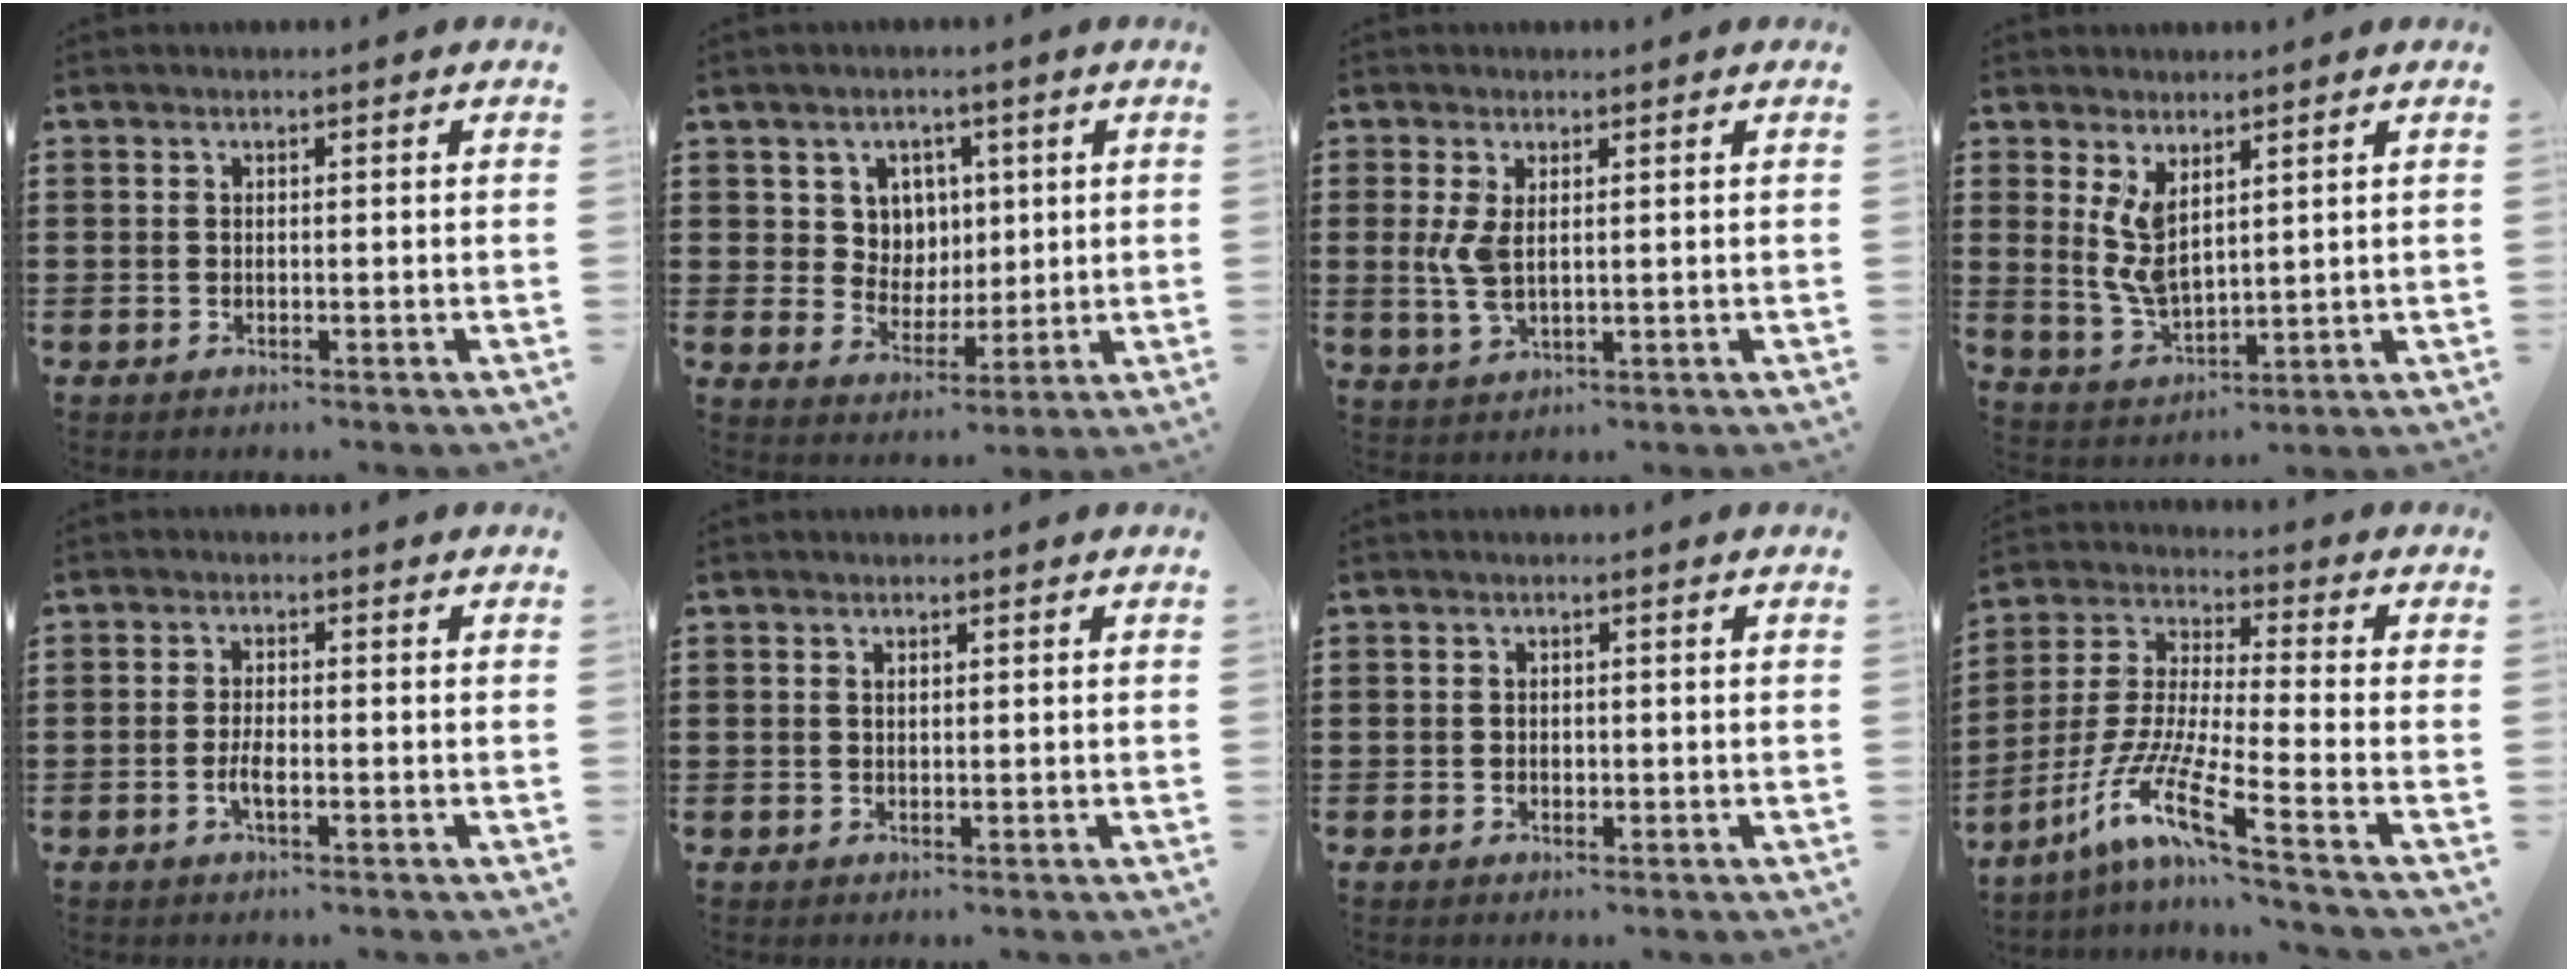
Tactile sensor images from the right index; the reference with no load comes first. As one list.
[{"total": 5.8, "force": [2.3, 5.1, 1.3], "torque": [-0.045, 0.008, 0.041]}, {"total": 4.3, "force": [0.8, 1.9, 3.7], "torque": [-0.090, -0.001, 0.010]}, {"total": 6.1, "force": [2.4, 3.0, 4.7], "torque": [-0.111, -0.008, 0.042]}, {"total": 2.5, "force": [-1.0, 0.7, 2.2], "torque": [-0.047, -0.003, -0.020]}, {"total": 0.7, "force": [0.3, 0.3, 0.5], "torque": [-0.012, 0.001, 0.006]}, {"total": 0.6, "force": [-0.1, 0.6, 0.2], "torque": [-0.005, 0.004, -0.002]}, {"total": 10.7, "force": [-7.0, 0.6, 8.1], "torque": [-0.194, -0.022, -0.147]}]